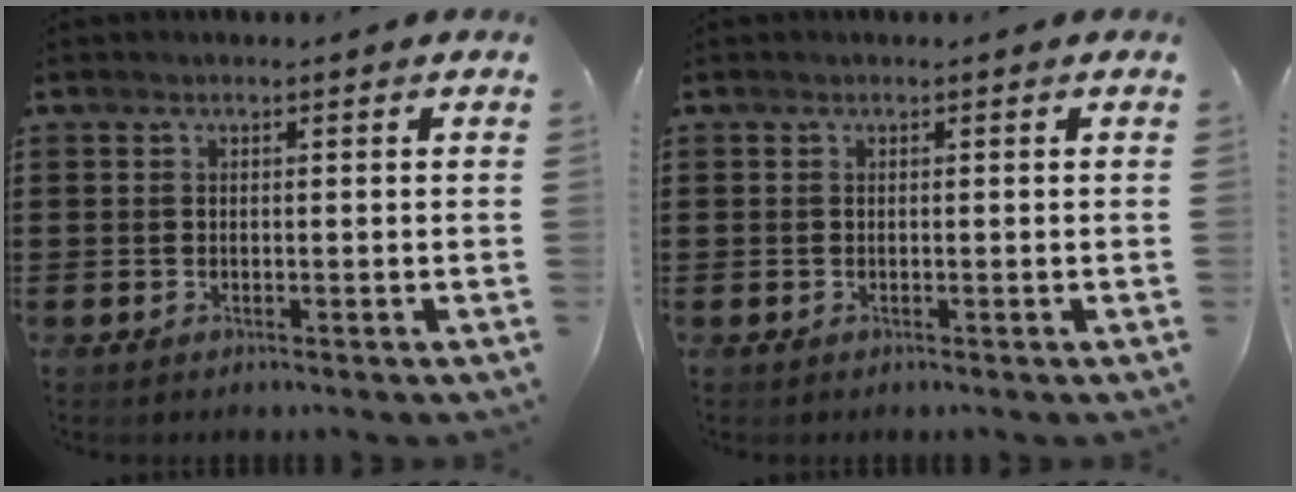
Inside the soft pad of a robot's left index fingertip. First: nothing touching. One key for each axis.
{"total": 0.0}